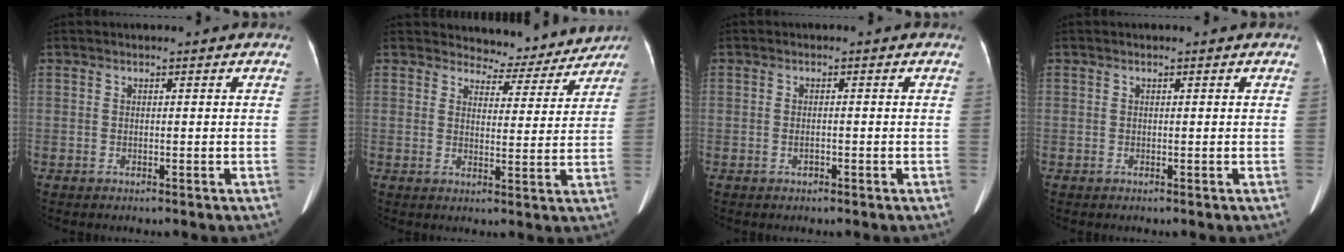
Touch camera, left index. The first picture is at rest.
{"total": 7.3, "force": [6.8, 2.5, -0.3], "torque": [0.013, -0.003, 0.077]}
{"total": 0.9, "force": [-0.4, 0.4, 0.7], "torque": [-0.018, -0.001, -0.005]}
{"total": 0.0}